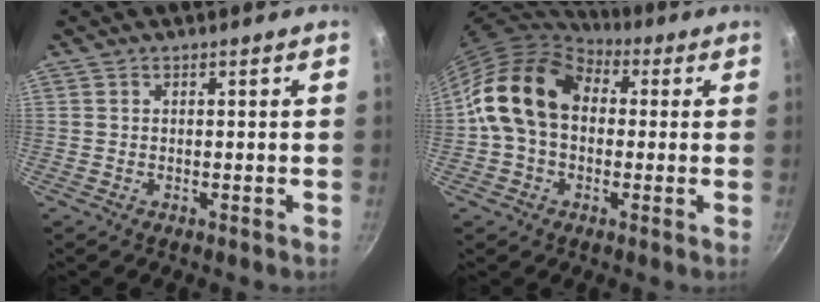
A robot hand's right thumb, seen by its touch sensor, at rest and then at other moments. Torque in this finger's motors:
{"motor_torque": [1.33, 3.12, 0.76, -0.69, 0.24]}